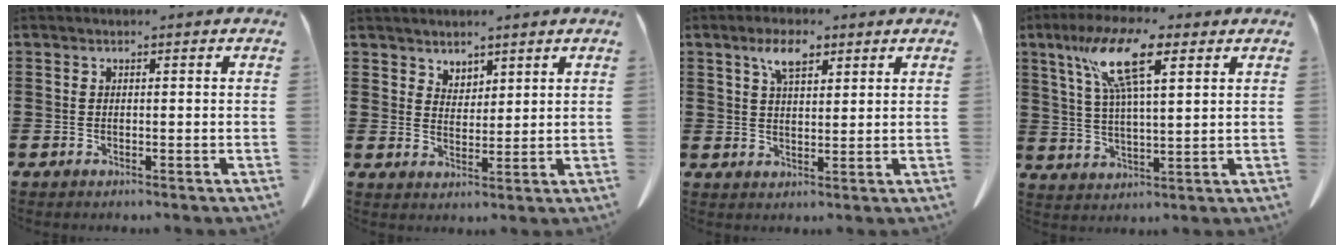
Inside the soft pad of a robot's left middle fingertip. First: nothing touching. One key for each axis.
{"total": 3.0, "fx": 2.7, "fy": 1.2, "fz": 0.1, "tx": -0.010, "ty": -0.003, "tz": 0.053}
{"total": 5.2, "fx": 3.1, "fy": 2.2, "fz": 3.6, "tx": -0.072, "ty": 0.006, "tz": 0.053}
{"total": 12.0, "fx": 6.5, "fy": 2.9, "fz": 9.6, "tx": -0.199, "ty": 0.001, "tz": 0.114}